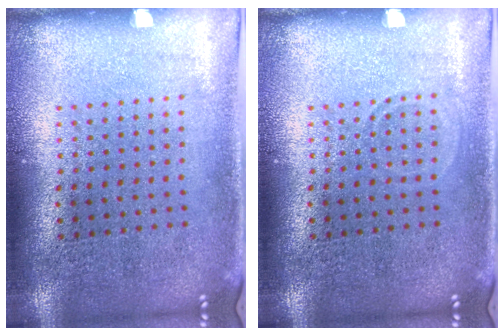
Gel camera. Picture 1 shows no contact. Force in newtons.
{"total": 0.6, "press": 0.5, "slide": 0.2}